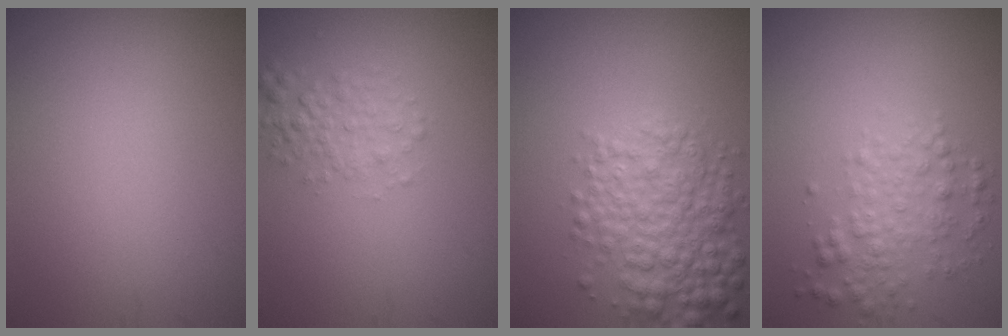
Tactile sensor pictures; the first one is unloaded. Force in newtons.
{"total": 2.2, "press": 2.2, "slide": 0.1}
{"total": 5.8, "press": 5.8, "slide": 0.1}
{"total": 3.0, "press": 3.0, "slide": 0.0}